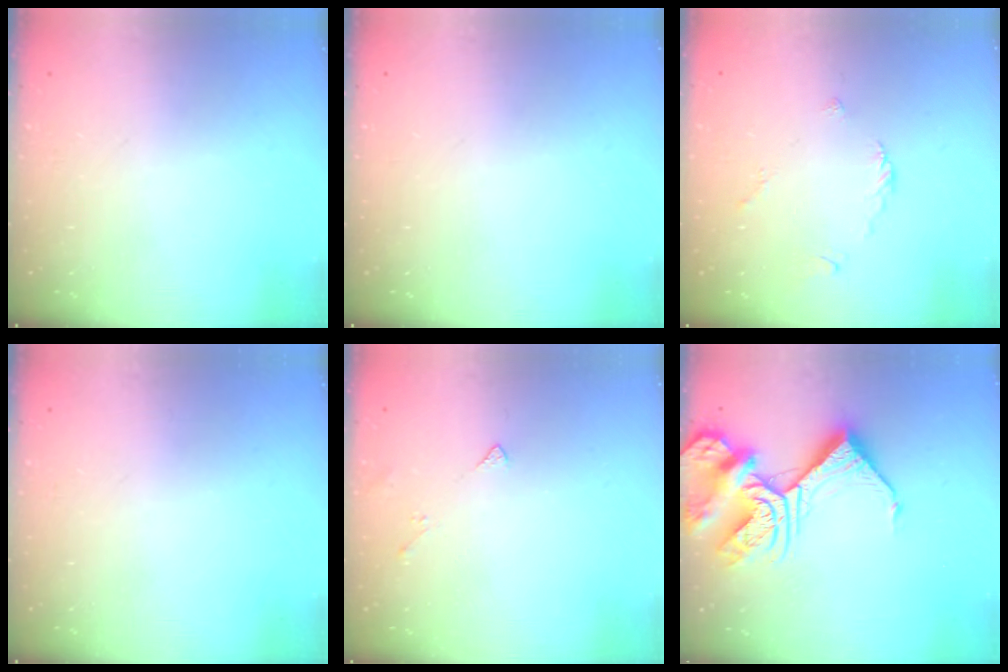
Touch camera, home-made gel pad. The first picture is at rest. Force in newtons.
{"total": 0.0}
{"total": 2.7, "press": 2.6, "slide": 0.6}
{"total": 0.0}
{"total": 3.5, "press": 3.4, "slide": 0.7}
{"total": 16.5, "press": 16.4, "slide": 2.1}